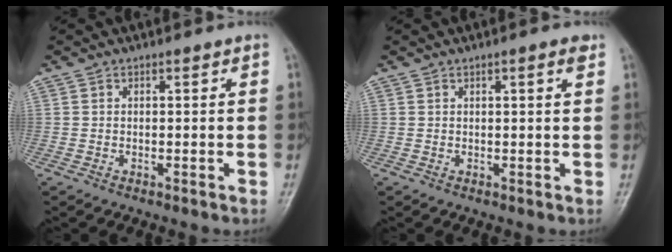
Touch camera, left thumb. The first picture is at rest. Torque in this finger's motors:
{"motor_torque": [-0.14, 0.10, -0.27, -0.05, 0.08]}